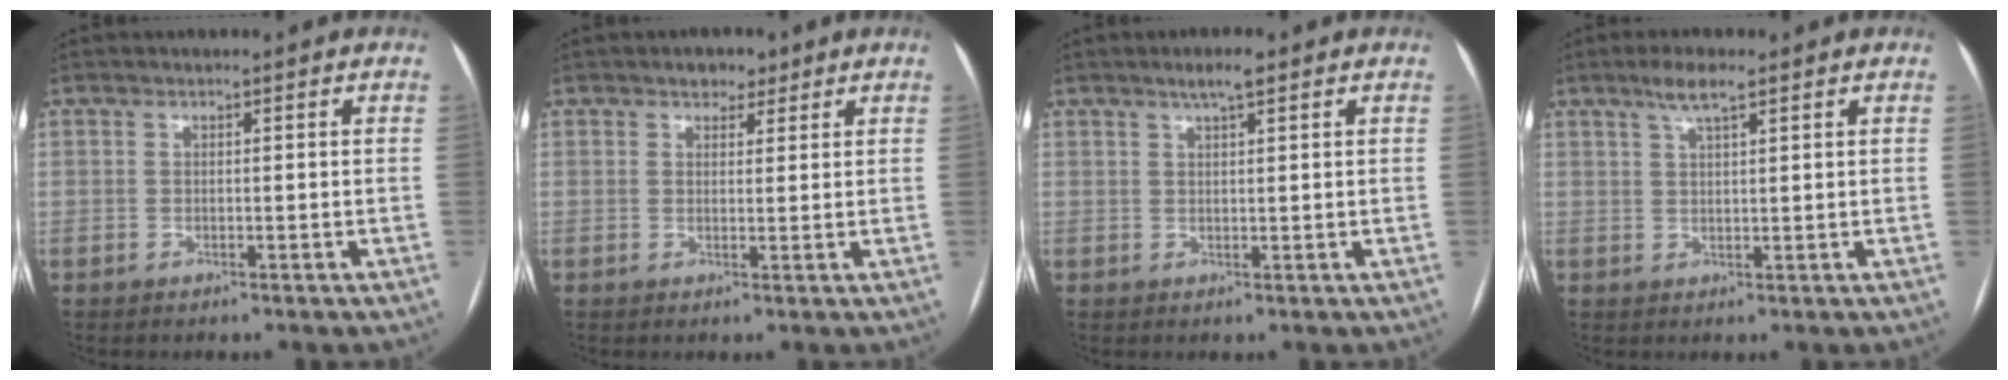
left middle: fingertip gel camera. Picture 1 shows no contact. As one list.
[{"total": 2.7, "force": [1.9, 1.7, 1.0], "torque": [-0.010, 0.004, 0.025]}, {"total": 2.8, "force": [1.8, 0.3, 2.1], "torque": [-0.040, 0.007, 0.030]}, {"total": 3.8, "force": [2.5, 0.5, 2.8], "torque": [-0.057, 0.008, 0.048]}]